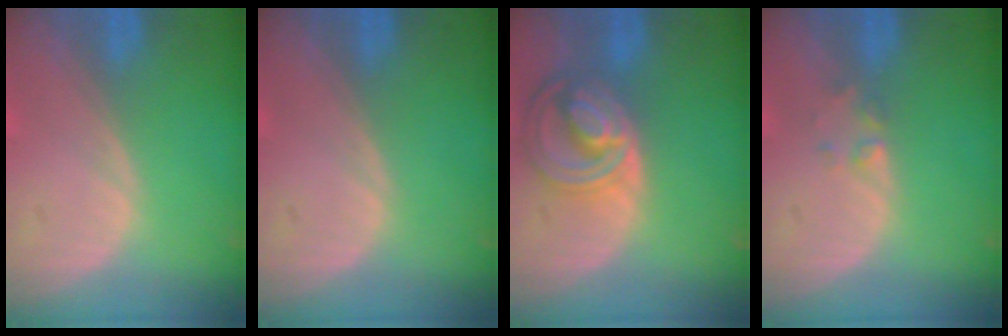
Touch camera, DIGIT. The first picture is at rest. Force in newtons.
{"total": 0.0}
{"total": 8.6, "press": 7.4, "slide": 4.4}
{"total": 1.4, "press": 1.3, "slide": 0.2}